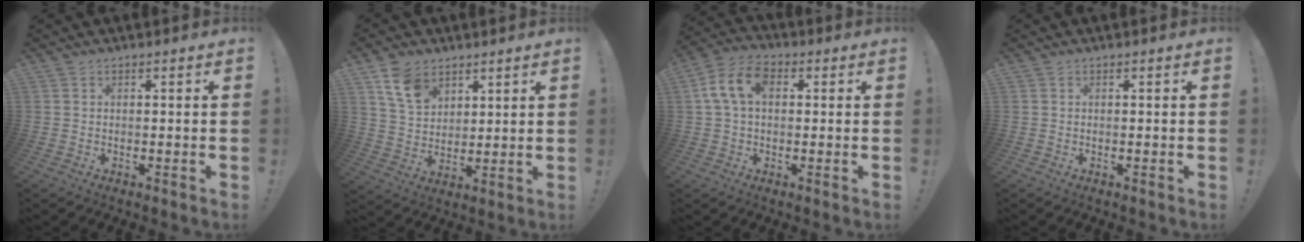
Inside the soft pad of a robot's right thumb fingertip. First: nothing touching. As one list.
[{"total": 10.8, "force": [6.5, 7.1, 4.9], "torque": [-0.082, -0.029, 0.128]}, {"total": 10.5, "force": [2.2, 6.7, 7.8], "torque": [-0.147, 0.011, 0.045]}, {"total": 0.0}]